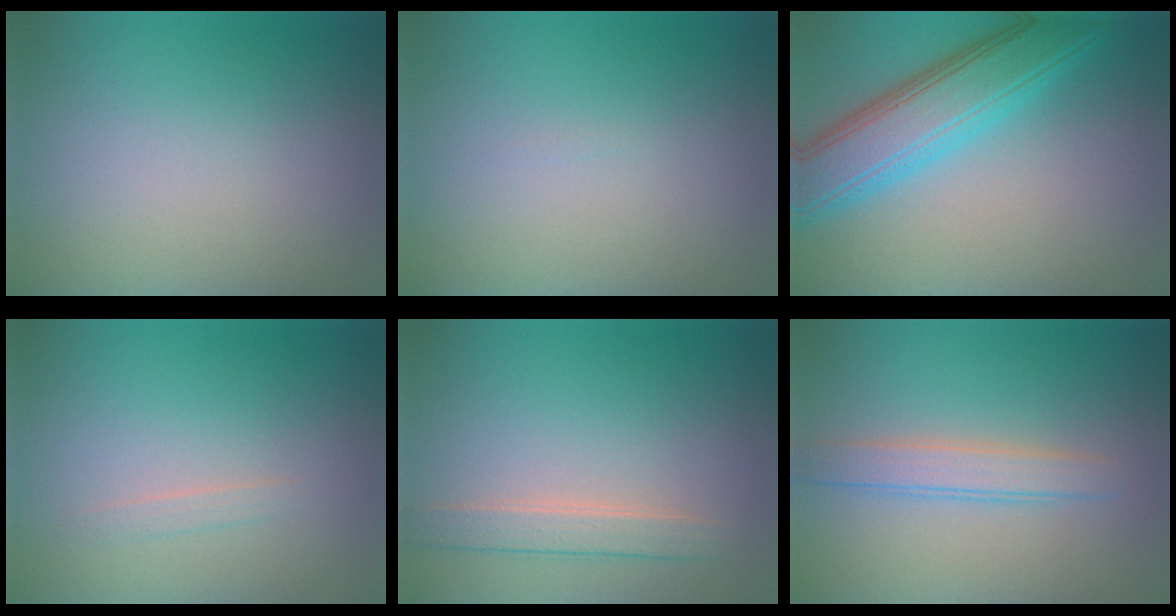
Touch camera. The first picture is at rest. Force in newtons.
{"total": 0.0}
{"total": 6.9, "press": 6.9, "slide": 0.1}
{"total": 0.6, "press": 0.6, "slide": 0.1}
{"total": 2.2, "press": 2.2, "slide": 0.1}
{"total": 2.4, "press": 2.4, "slide": 0.2}